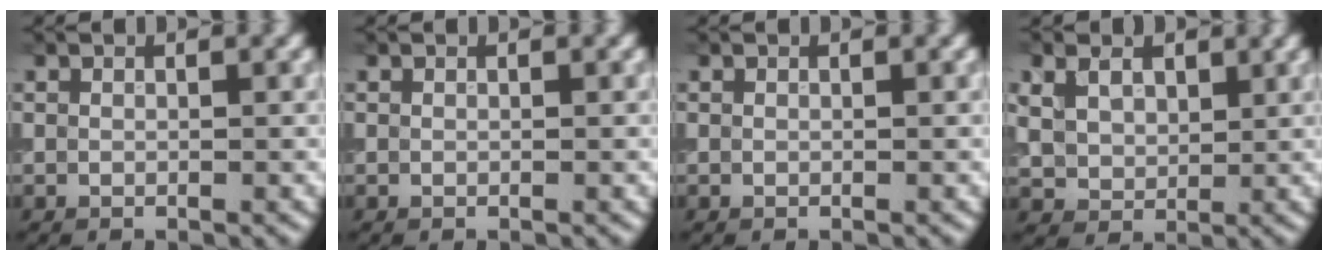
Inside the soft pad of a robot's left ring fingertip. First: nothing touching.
{"total": 0.0}
{"total": 0.0}
{"total": 3.9, "force": [1.7, 3.0, 1.9], "torque": [-0.058, -0.005, 0.033]}